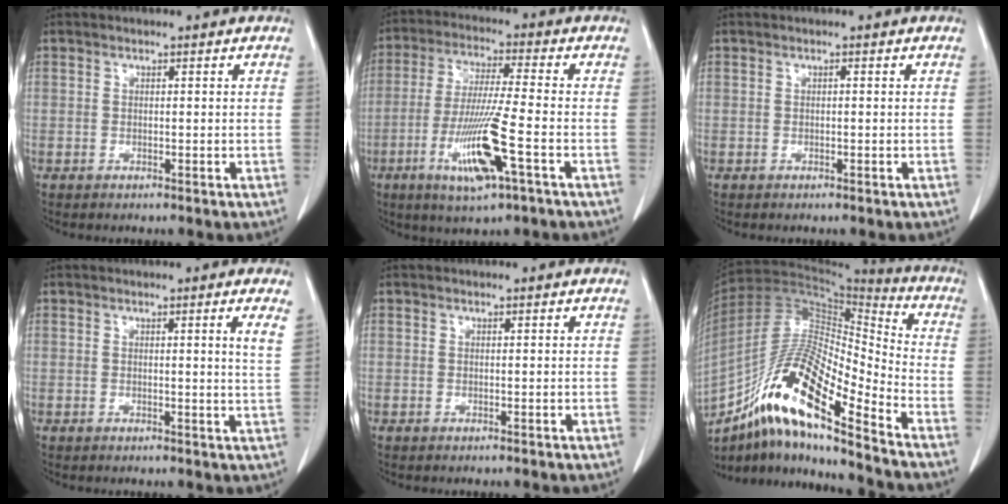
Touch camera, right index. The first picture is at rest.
{"total": 11.9, "force": [-4.4, 0.1, 11.0], "torque": [-0.220, -0.020, -0.081]}
{"total": 0.0}
{"total": 2.4, "force": [1.3, -0.6, 1.9], "torque": [-0.029, -0.011, 0.013]}
{"total": 0.0}
{"total": 19.2, "force": [-12.3, 2.6, 14.5], "torque": [-0.282, -0.003, -0.220]}